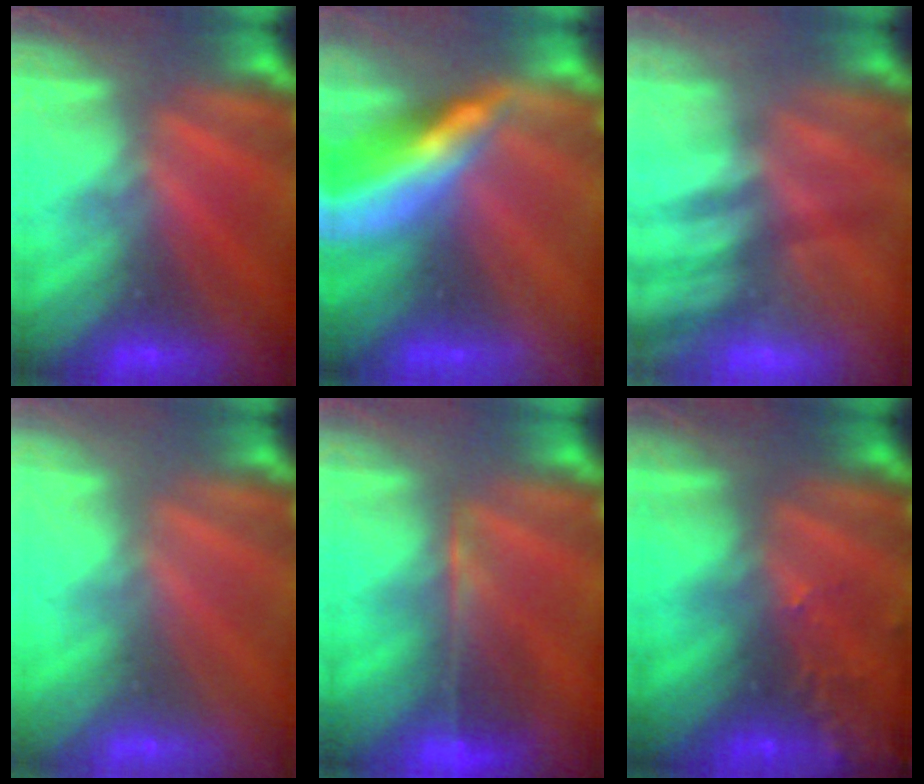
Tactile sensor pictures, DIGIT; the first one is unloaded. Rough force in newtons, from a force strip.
{"total": 9.0}
{"total": 2.4}
{"total": 2.9}
{"total": 5.8}
{"total": 6.5}